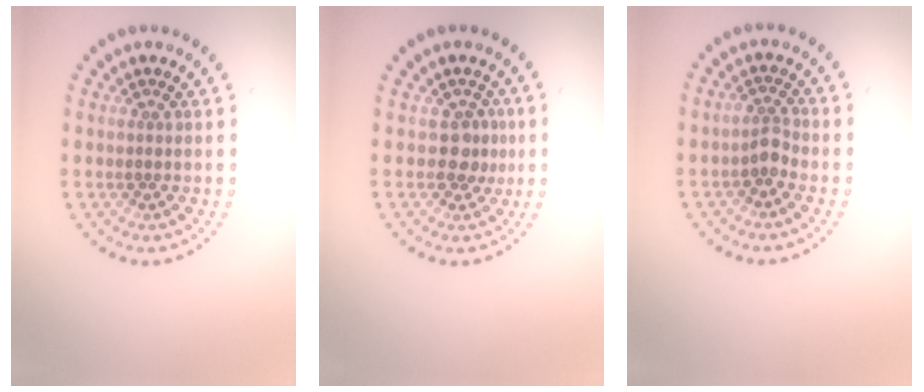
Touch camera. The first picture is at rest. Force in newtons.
{"total": 1.8, "press": 1.6, "slide": 1.0}
{"total": 1.6, "press": 1.2, "slide": 1.0}